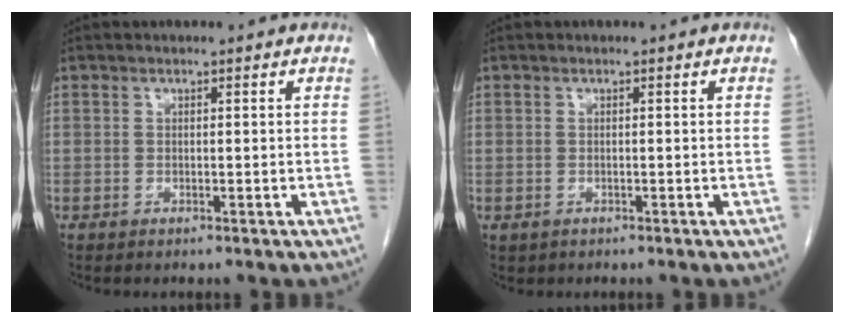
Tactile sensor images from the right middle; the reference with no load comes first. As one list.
[{"total": 0.6, "force": [-0.2, 0.6, 0.1], "torque": [-0.006, 0.003, 0.004]}]